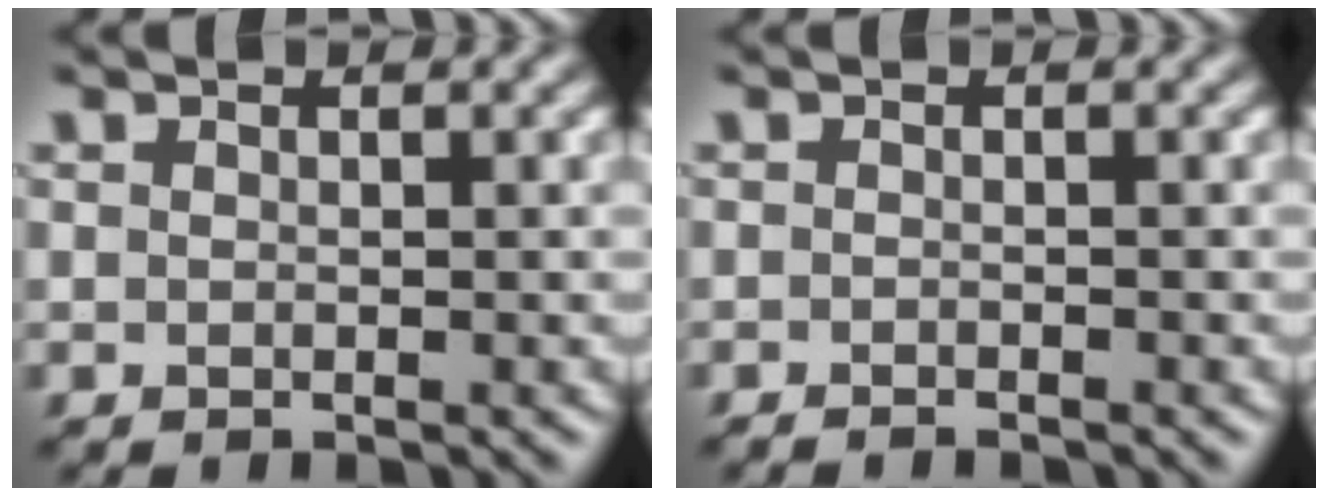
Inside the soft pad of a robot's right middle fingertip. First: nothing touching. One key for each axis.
{"total": 1.0, "fx": -0.9, "fy": 0.2, "fz": 0.4, "tx": -0.001, "ty": -0.003, "tz": -0.016}